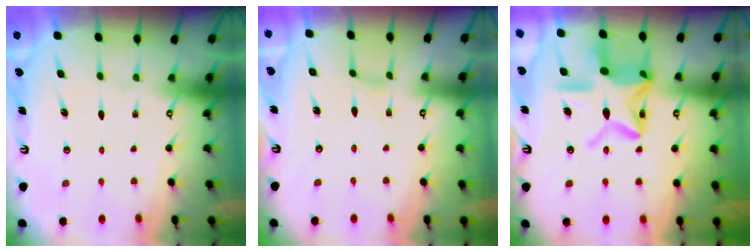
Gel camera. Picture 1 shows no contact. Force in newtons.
{"total": 0.0}
{"total": 18.6, "press": 18.5, "slide": 1.4}